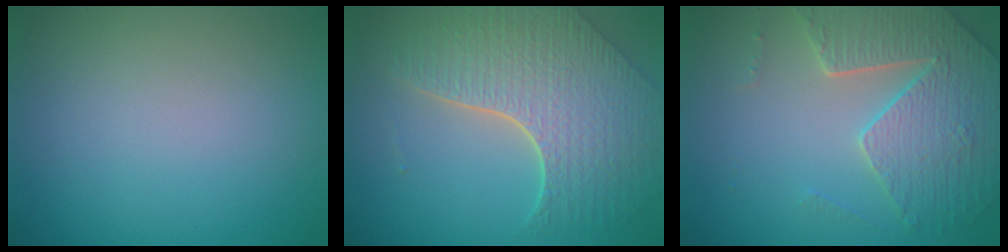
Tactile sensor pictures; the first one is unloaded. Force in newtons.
{"total": 8.0, "press": 5.7, "slide": 5.6}
{"total": 5.2, "press": 4.7, "slide": 2.3}